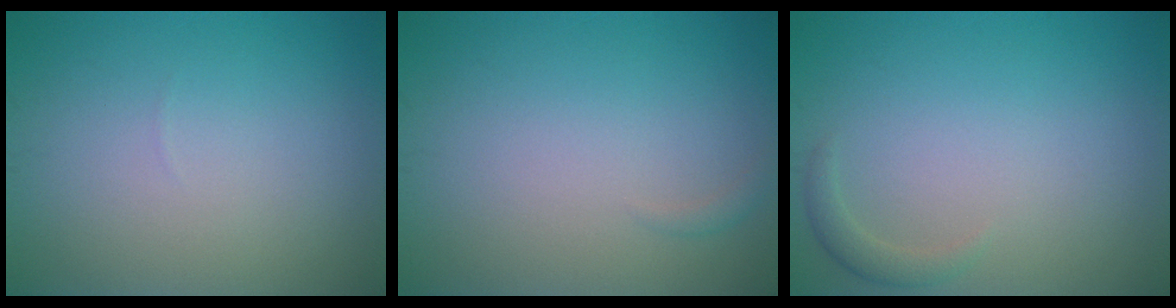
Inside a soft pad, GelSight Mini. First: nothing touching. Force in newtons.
{"total": 0.5, "press": 0.5, "slide": 0.0}
{"total": 1.2, "press": 1.2, "slide": 0.2}